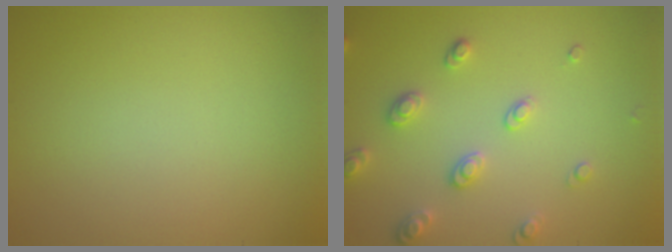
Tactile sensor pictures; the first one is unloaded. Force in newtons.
{"total": 2.7, "press": 2.7, "slide": 0.5}